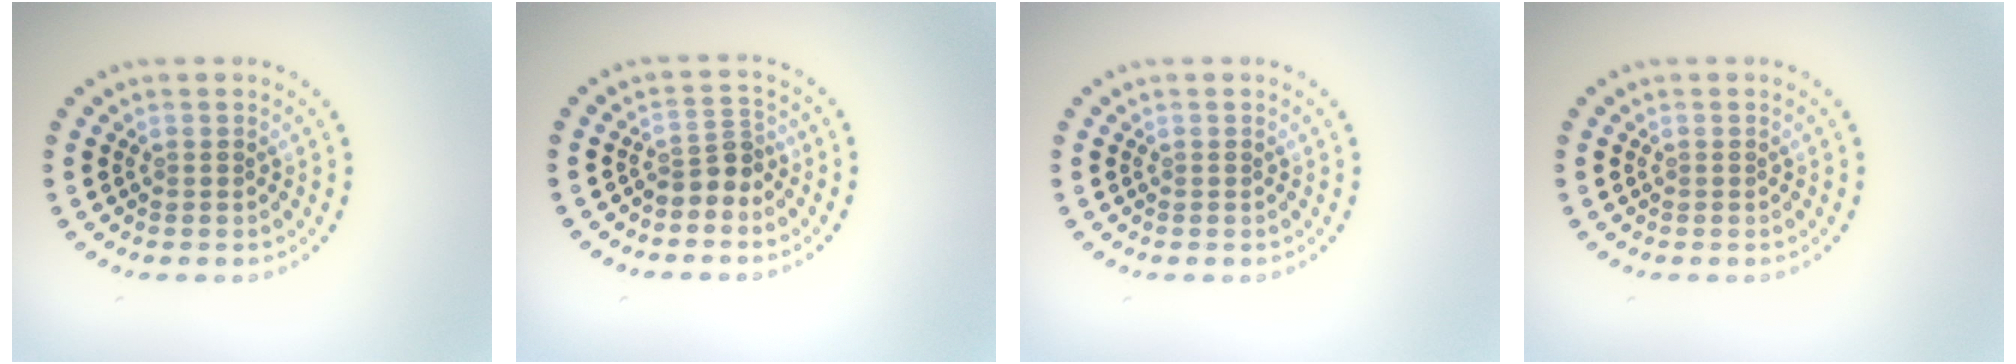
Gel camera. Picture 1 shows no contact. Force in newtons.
{"total": 2.3, "press": 1.7, "slide": 1.5}
{"total": 0.0}
{"total": 0.0}